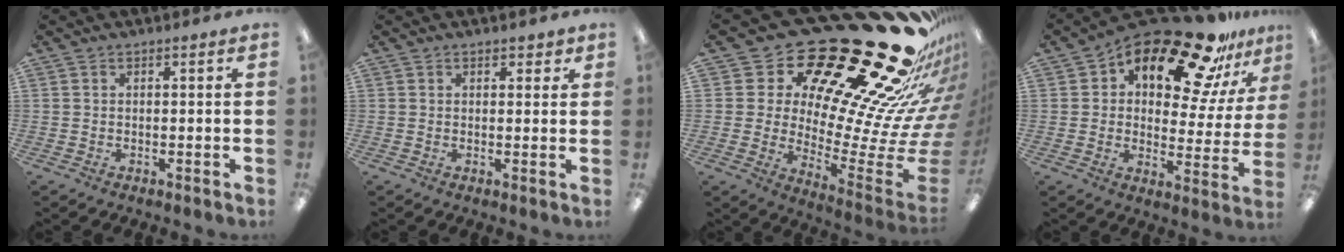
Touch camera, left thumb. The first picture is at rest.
{"total": 1.9, "force": [1.3, 1.1, 0.8], "torque": [-0.008, 0.000, 0.021]}
{"total": 34.3, "force": [24.2, 12.5, 20.8], "torque": [-0.216, -0.245, 0.453]}
{"total": 19.3, "force": [14.5, 7.3, 10.4], "torque": [-0.162, -0.115, 0.243]}